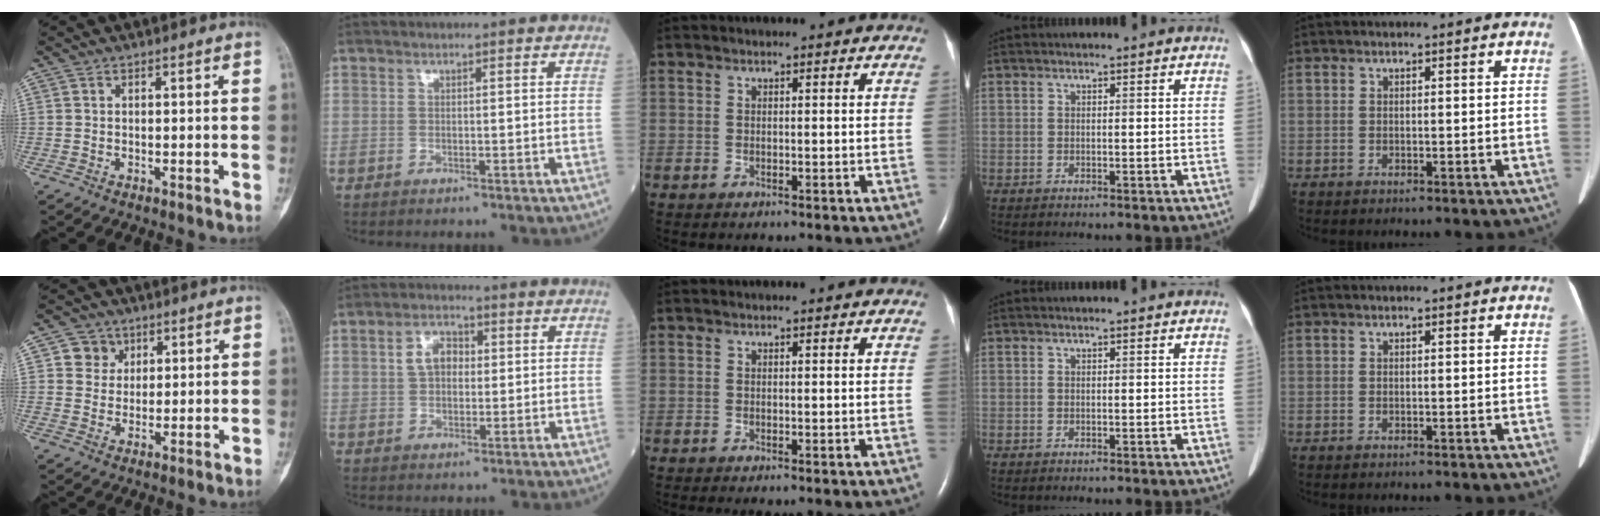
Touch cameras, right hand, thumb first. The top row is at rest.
{"thumb": {"total": 4.7, "force": [1.9, 4.3, 0.7], "torque": [0.014, -0.003, 0.029]}, "index": {"total": 4.6, "force": [0.8, 3.1, 3.3], "torque": [-0.061, 0.015, 0.013]}}